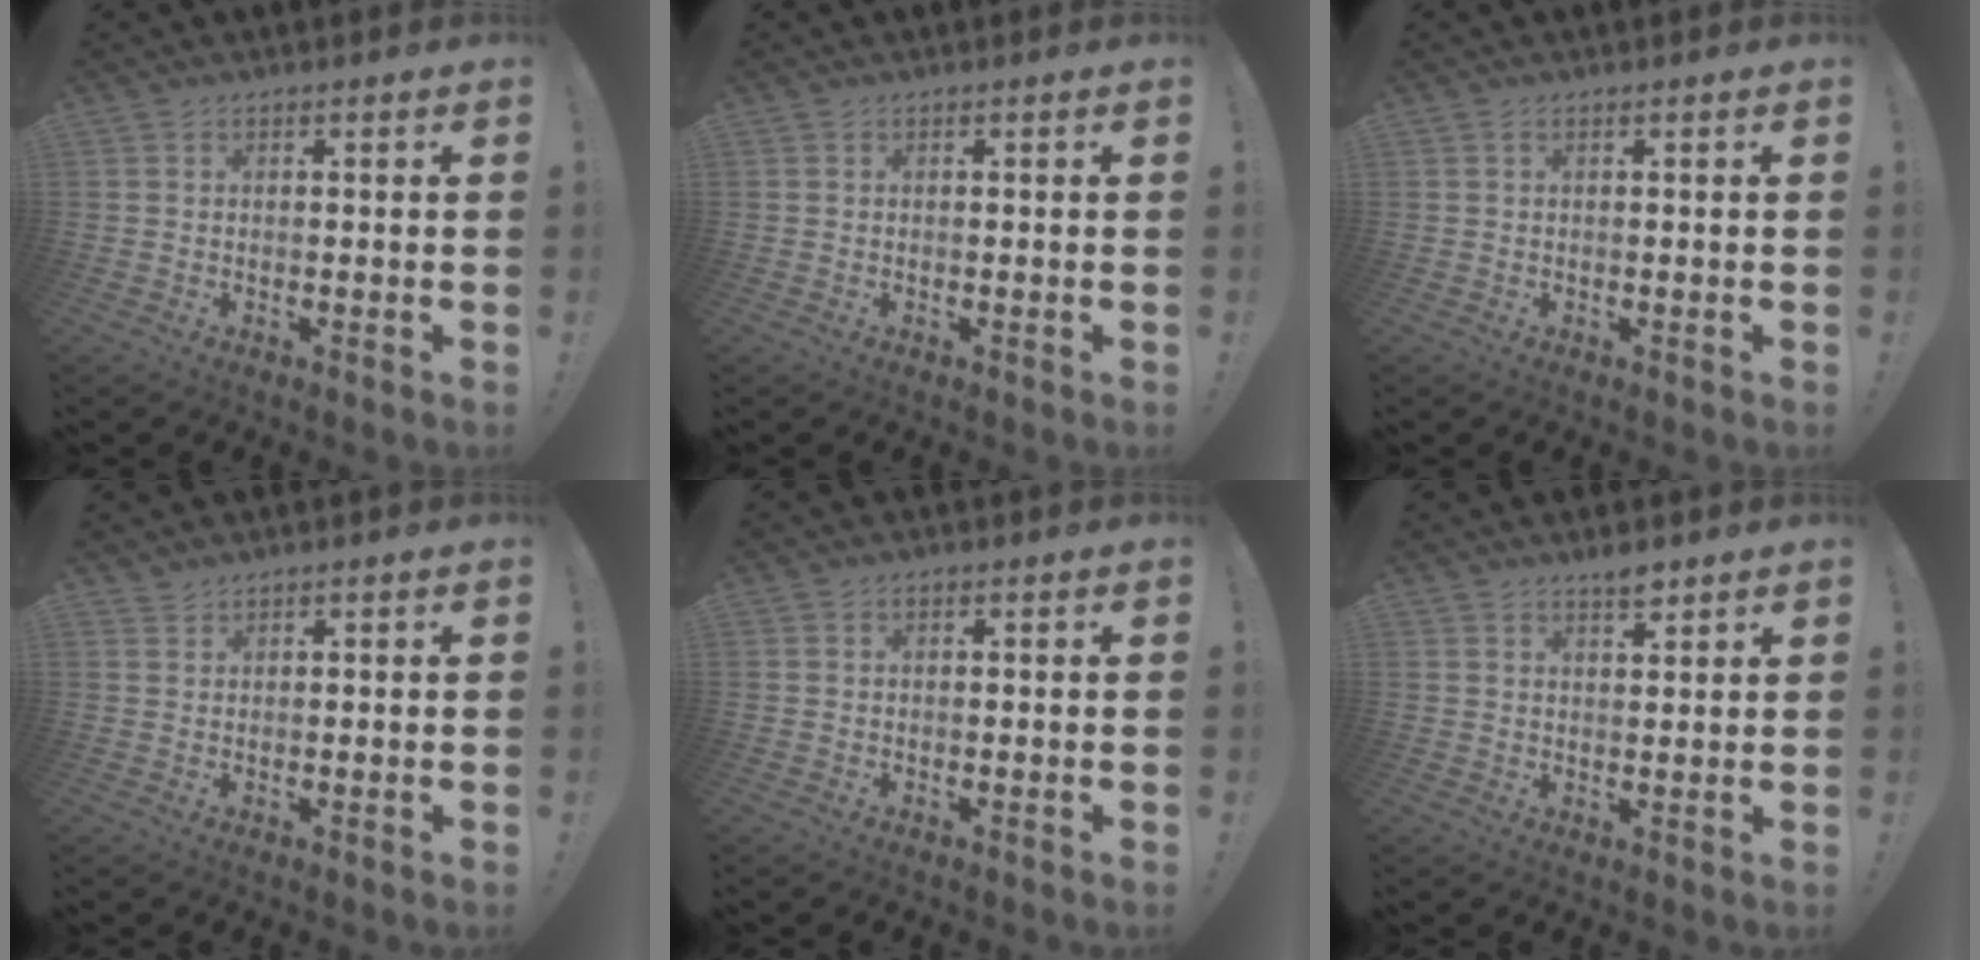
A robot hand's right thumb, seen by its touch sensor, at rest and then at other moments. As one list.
[{"total": 0.0}, {"total": 0.7, "force": [0.2, 0.0, 0.7], "torque": [-0.017, 0.000, 0.003]}, {"total": 1.2, "force": [1.1, 0.4, 0.0], "torque": [0.001, -0.005, 0.023]}, {"total": 0.0}, {"total": 3.4, "force": [2.8, 1.1, 1.6], "torque": [-0.015, -0.020, 0.047]}]